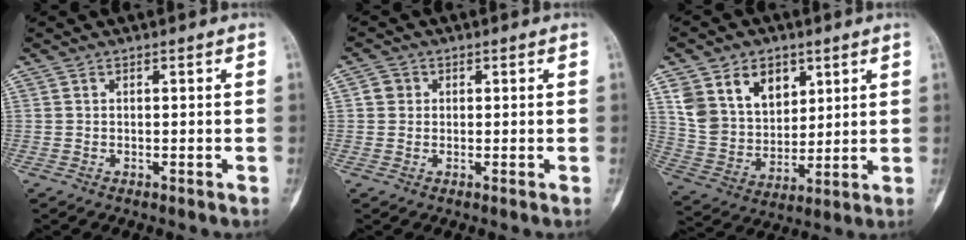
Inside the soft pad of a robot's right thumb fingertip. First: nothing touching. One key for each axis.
{"total": 2.3, "fx": 0.6, "fy": 2.2, "fz": 0.7, "tx": 0.003, "ty": 0.000, "tz": 0.006}
{"total": 14.6, "fx": 6.8, "fy": 10.3, "fz": 7.7, "tx": -0.102, "ty": -0.028, "tz": 0.144}